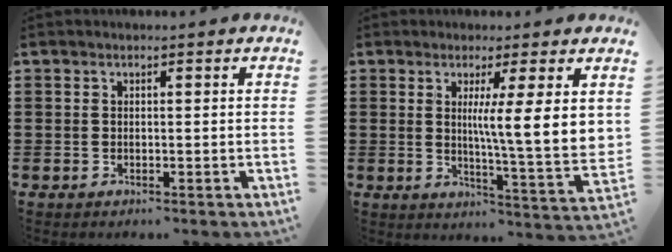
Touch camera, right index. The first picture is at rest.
{"total": 7.9, "force": [3.0, 0.0, 7.3], "torque": [-0.123, -0.028, 0.043]}